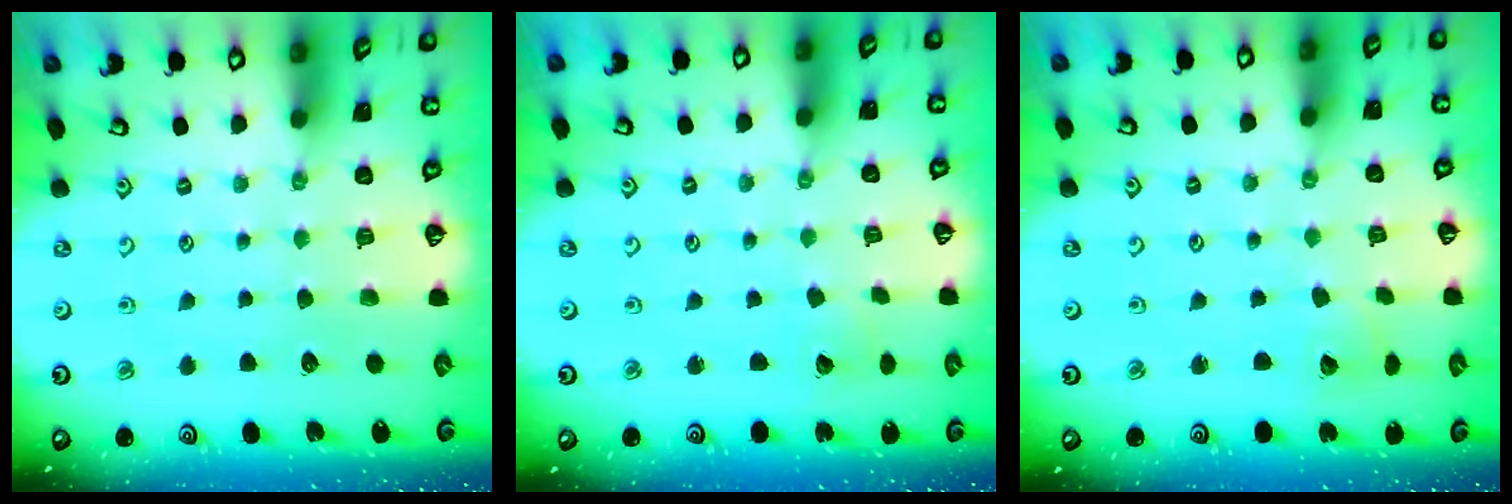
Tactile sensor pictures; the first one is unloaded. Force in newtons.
{"total": 2.2, "press": 2.2, "slide": 0.2}
{"total": 3.0, "press": 2.9, "slide": 0.4}